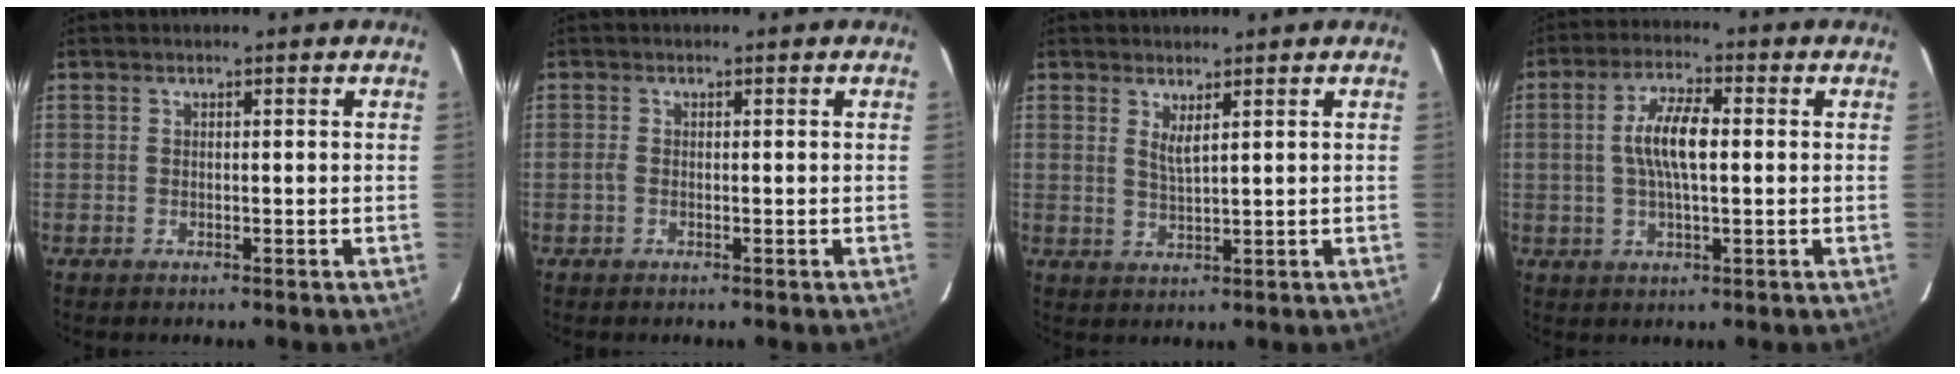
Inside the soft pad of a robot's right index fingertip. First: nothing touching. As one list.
[{"total": 0.8, "force": [-0.3, 0.4, 0.6], "torque": [-0.014, 0.001, -0.008]}, {"total": 2.5, "force": [1.5, 0.2, 2.0], "torque": [-0.038, -0.006, 0.024]}, {"total": 7.7, "force": [0.5, 2.4, 7.3], "torque": [-0.141, 0.009, 0.010]}]